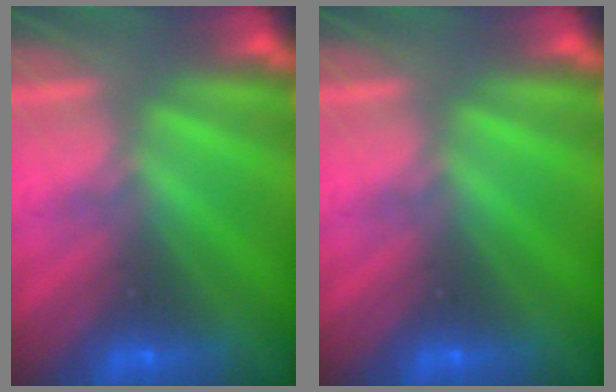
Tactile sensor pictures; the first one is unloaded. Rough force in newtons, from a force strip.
{"total": 0.0}